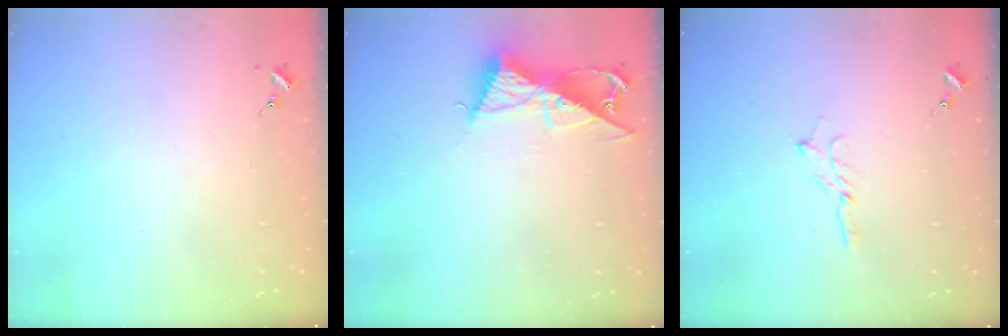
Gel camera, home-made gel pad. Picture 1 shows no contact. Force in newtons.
{"total": 12.4, "press": 12.4, "slide": 1.0}
{"total": 2.7, "press": 2.7, "slide": 0.3}